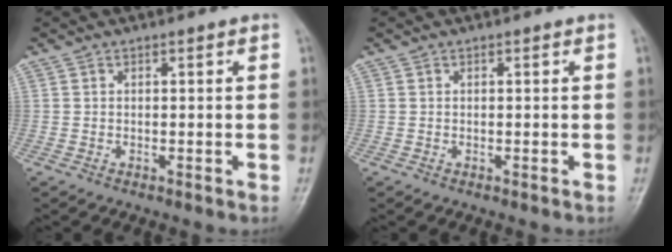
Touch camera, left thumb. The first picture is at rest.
{"total": 0.0}